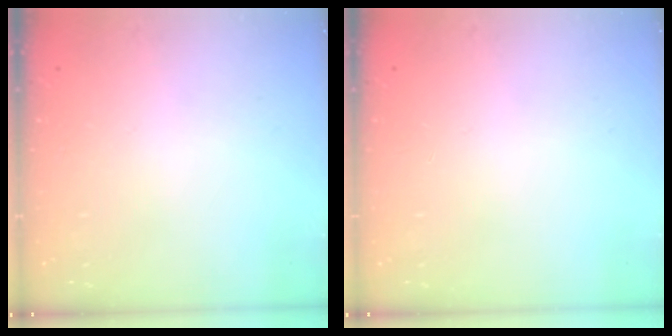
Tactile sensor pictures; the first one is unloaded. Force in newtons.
{"total": 0.0}